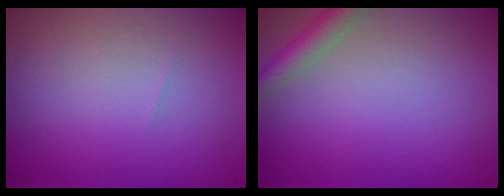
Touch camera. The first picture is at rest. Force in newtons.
{"total": 2.9, "press": 2.9, "slide": 0.1}